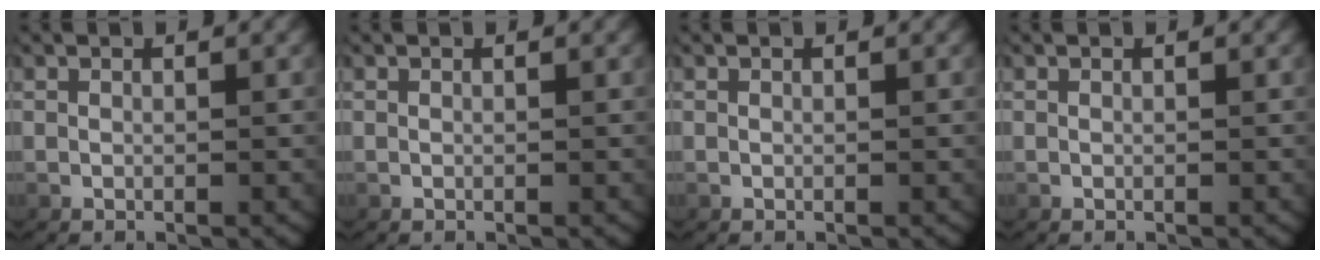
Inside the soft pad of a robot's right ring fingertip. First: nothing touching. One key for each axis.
{"total": 0.0}
{"total": 0.0}
{"total": 0.0}